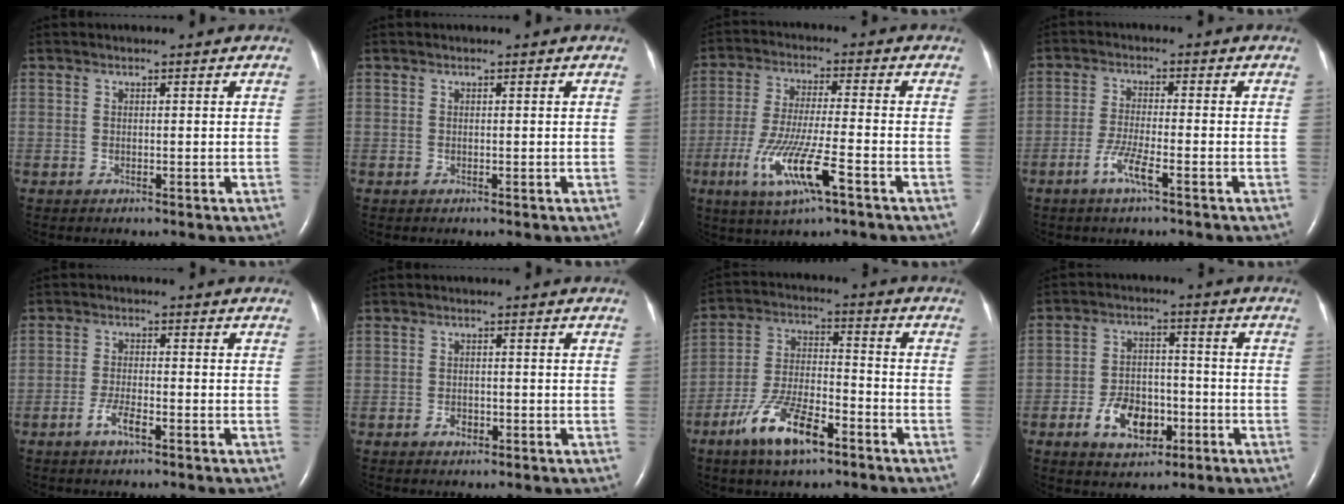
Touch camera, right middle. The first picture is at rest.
{"total": 0.0}
{"total": 10.7, "force": [-4.7, 0.6, 9.6], "torque": [-0.189, -0.021, -0.087]}
{"total": 4.4, "force": [-2.4, 0.2, 3.7], "torque": [-0.075, -0.005, -0.051]}
{"total": 3.2, "force": [-1.9, 0.5, 2.5], "torque": [-0.050, 0.000, -0.039]}
{"total": 1.5, "force": [-0.9, 0.9, 0.8], "torque": [-0.010, 0.004, -0.012]}
{"total": 11.3, "force": [-6.8, 3.4, 8.4], "torque": [-0.172, -0.001, -0.124]}
{"total": 8.1, "force": [-3.6, 4.8, 5.4], "torque": [-0.106, 0.009, -0.057]}